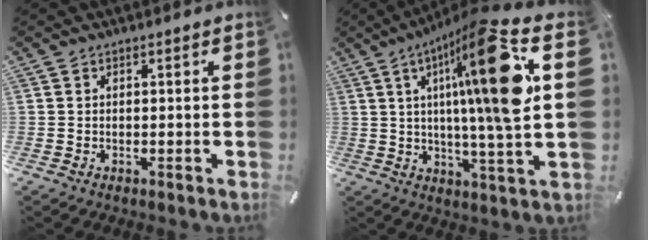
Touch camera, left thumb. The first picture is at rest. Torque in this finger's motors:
{"motor_torque": [2.68, 2.33, 2.76, -0.01, 0.39]}